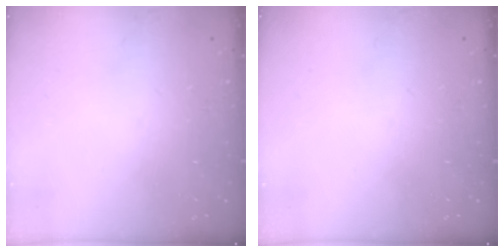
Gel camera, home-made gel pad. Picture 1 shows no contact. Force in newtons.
{"total": 0.0}